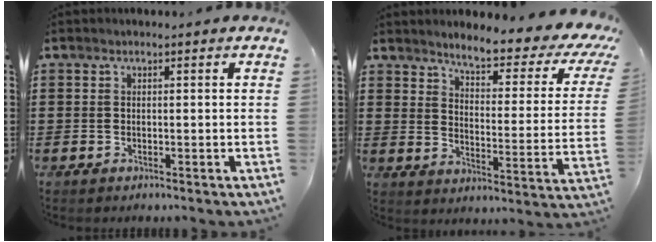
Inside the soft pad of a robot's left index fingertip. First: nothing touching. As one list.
[{"total": 5.5, "force": [4.6, 0.4, 3.0], "torque": [-0.065, -0.038, 0.066]}]